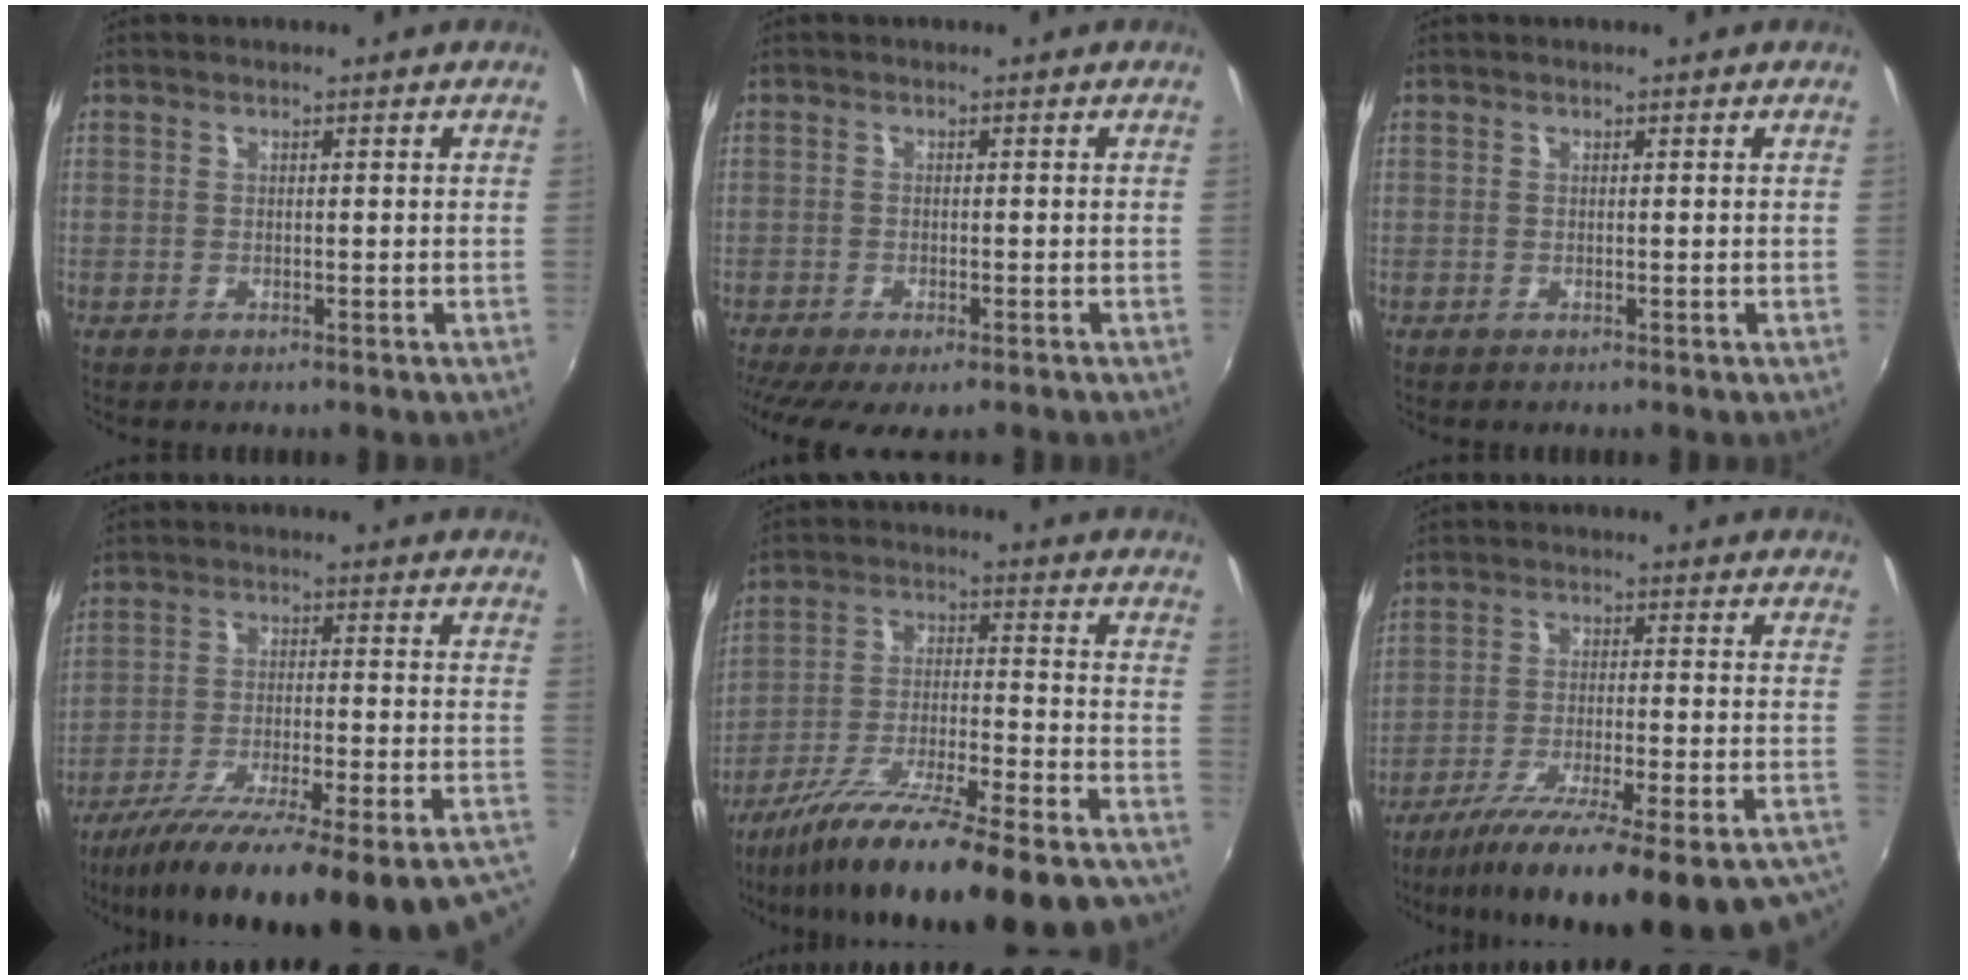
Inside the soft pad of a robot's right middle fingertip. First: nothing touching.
{"total": 7.4, "force": [-5.3, 2.1, 4.8], "torque": [-0.106, -0.037, -0.083]}
{"total": 0.0}
{"total": 30.0, "force": [-24.9, 3.4, 16.3], "torque": [-0.253, -0.072, -0.354]}
{"total": 26.8, "force": [-22.0, 4.0, 14.8], "torque": [-0.251, -0.062, -0.326]}
{"total": 28.1, "force": [-23.7, 3.4, 14.8], "torque": [-0.232, -0.064, -0.333]}